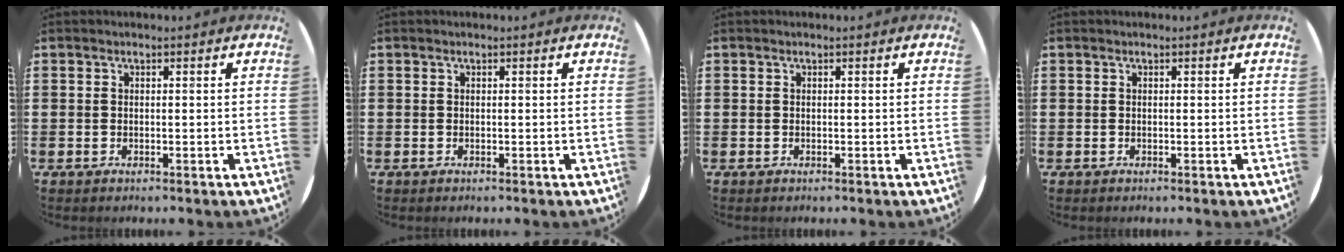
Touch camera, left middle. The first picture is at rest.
{"total": 0.0}
{"total": 0.0}
{"total": 0.0}